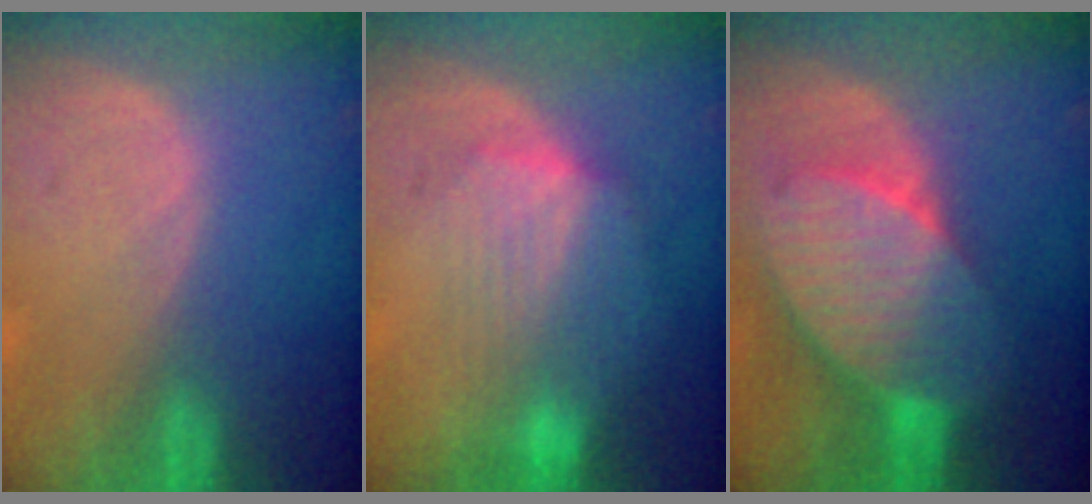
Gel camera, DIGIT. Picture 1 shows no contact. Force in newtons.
{"total": 7.3, "press": 7.0, "slide": 1.8}
{"total": 9.2, "press": 9.2, "slide": 0.4}